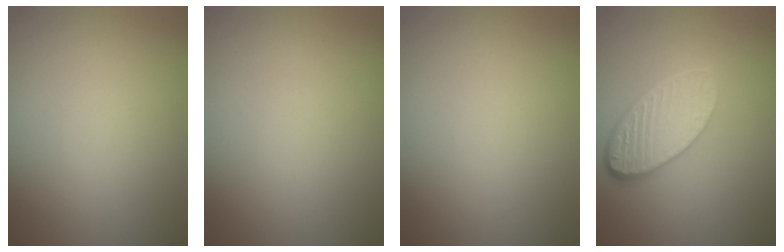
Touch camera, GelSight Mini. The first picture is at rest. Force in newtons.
{"total": 0.0}
{"total": 0.0}
{"total": 5.3, "press": 3.9, "slide": 3.6}